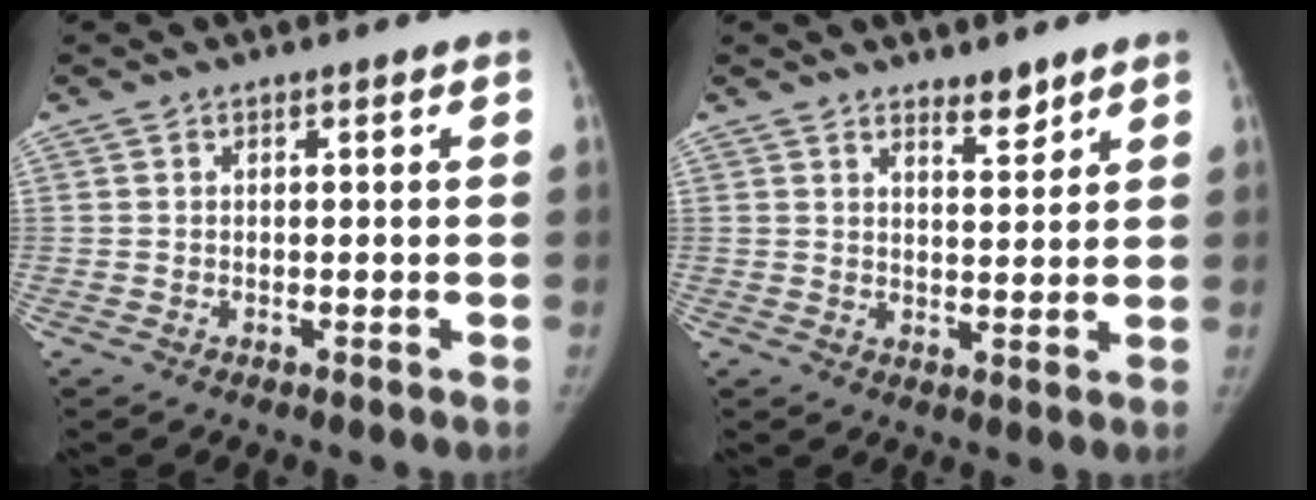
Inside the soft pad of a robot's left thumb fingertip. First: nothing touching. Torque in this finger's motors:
{"motor_torque": [-0.08, 0.04, 0.09, 0.29, 0.00]}